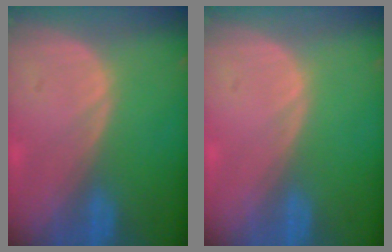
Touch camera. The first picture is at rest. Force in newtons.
{"total": 0.0}